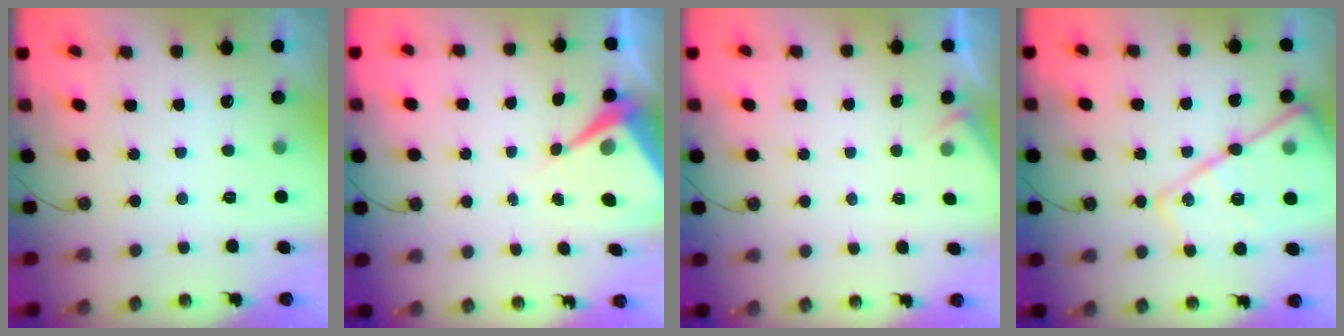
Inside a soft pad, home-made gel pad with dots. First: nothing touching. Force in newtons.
{"total": 7.0, "press": 7.0, "slide": 0.3}
{"total": 2.5, "press": 2.4, "slide": 0.4}
{"total": 21.7, "press": 21.6, "slide": 1.6}